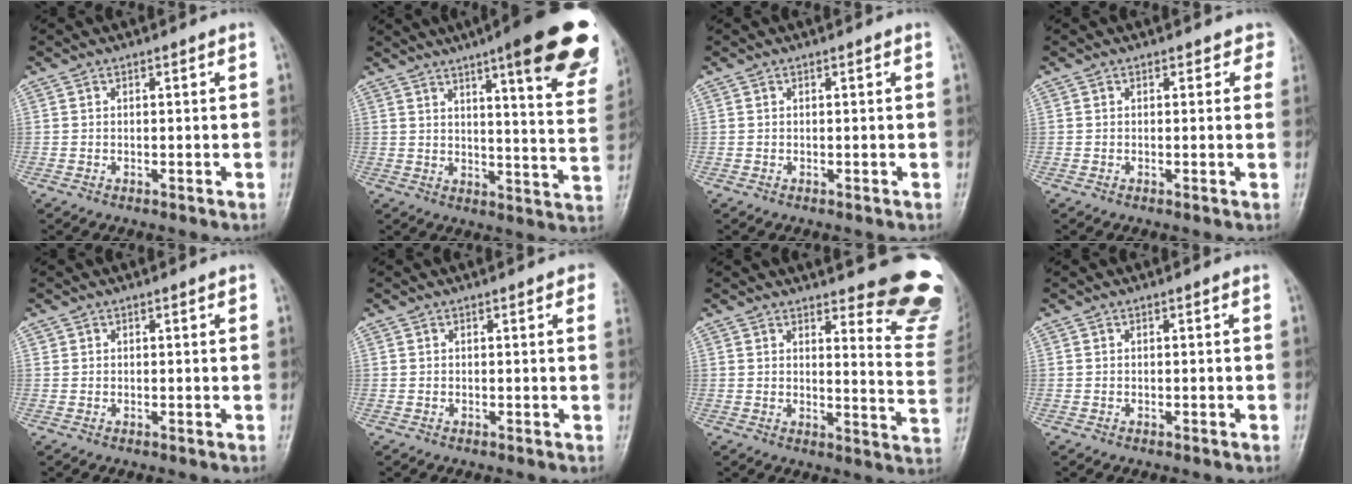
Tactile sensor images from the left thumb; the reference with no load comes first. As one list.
[{"total": 23.9, "force": [14.4, 4.4, 18.5], "torque": [-0.215, -0.050, 0.177]}, {"total": 0.0}, {"total": 2.2, "force": [1.6, 1.5, 0.5], "torque": [0.027, -0.005, 0.001]}, {"total": 1.0, "force": [0.6, 0.7, 0.5], "torque": [0.002, -0.004, 0.007]}, {"total": 3.3, "force": [2.1, 0.8, 2.4], "torque": [-0.017, 0.004, 0.016]}, {"total": 15.7, "force": [13.2, 3.5, 7.6], "torque": [-0.047, -0.124, 0.137]}, {"total": 0.0}]